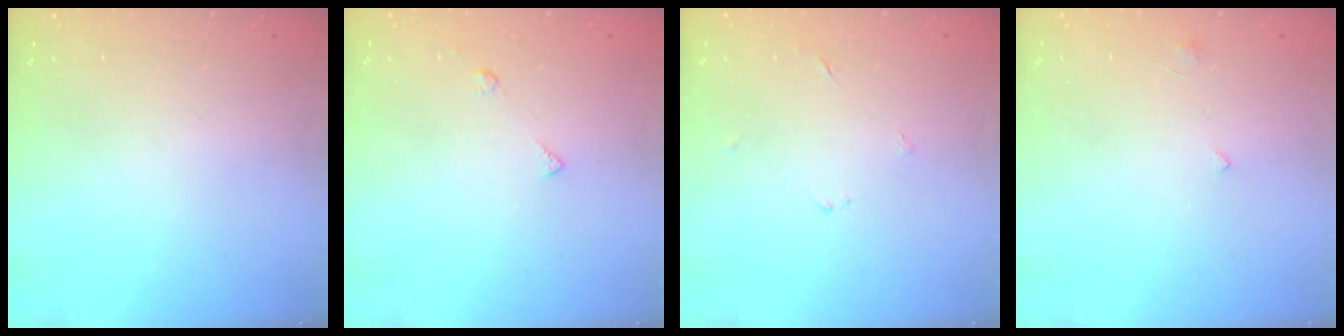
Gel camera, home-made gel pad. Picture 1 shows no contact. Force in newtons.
{"total": 6.0, "press": 6.0, "slide": 0.6}
{"total": 2.7, "press": 2.7, "slide": 0.3}
{"total": 0.9, "press": 0.8, "slide": 0.4}